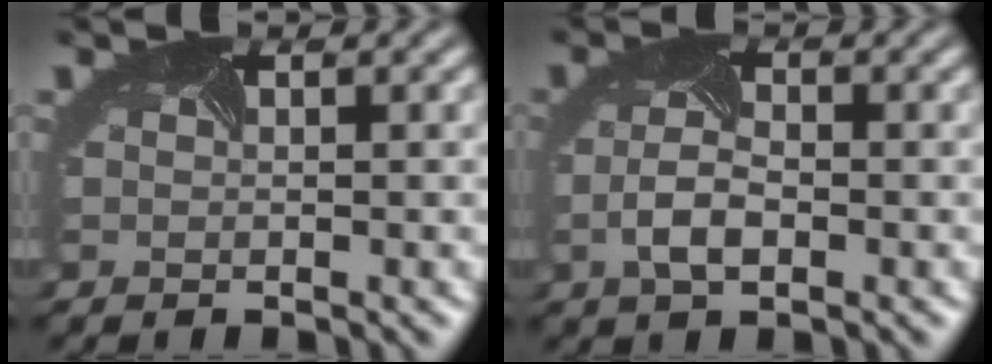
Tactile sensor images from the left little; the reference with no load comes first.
{"total": 3.1, "force": [-0.9, 1.4, 2.5], "torque": [-0.063, -0.005, -0.018]}